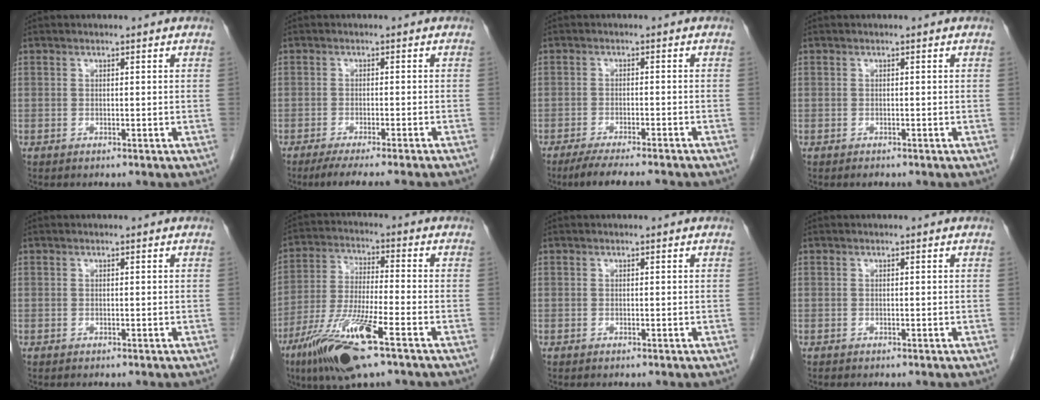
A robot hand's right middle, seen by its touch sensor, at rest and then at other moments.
{"total": 8.2, "force": [-6.8, -0.8, 4.5], "torque": [-0.043, -0.017, -0.100]}
{"total": 9.5, "force": [-8.1, 0.8, 4.9], "torque": [-0.067, -0.018, -0.121]}
{"total": 0.6, "force": [-0.5, 0.3, 0.2], "torque": [-0.005, -0.001, -0.007]}
{"total": 0.0}
{"total": 14.0, "force": [-7.9, 1.4, 11.5], "torque": [-0.235, -0.029, -0.144]}
{"total": 0.0}
{"total": 0.0}